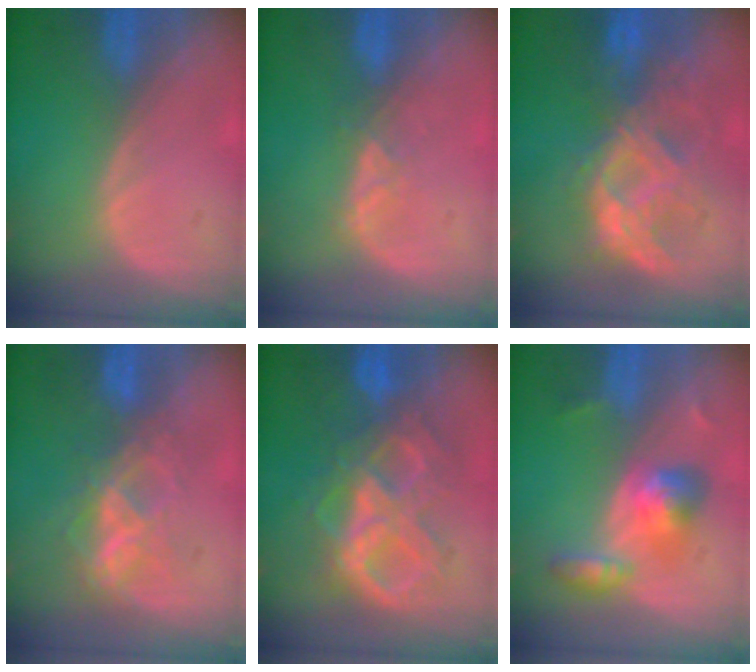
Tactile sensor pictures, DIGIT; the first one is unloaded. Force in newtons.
{"total": 2.6, "press": 2.5, "slide": 0.8}
{"total": 9.0, "press": 8.7, "slide": 2.5}
{"total": 6.9, "press": 6.0, "slide": 3.3}
{"total": 10.5, "press": 10.5, "slide": 1.2}
{"total": 5.7, "press": 5.7, "slide": 0.5}